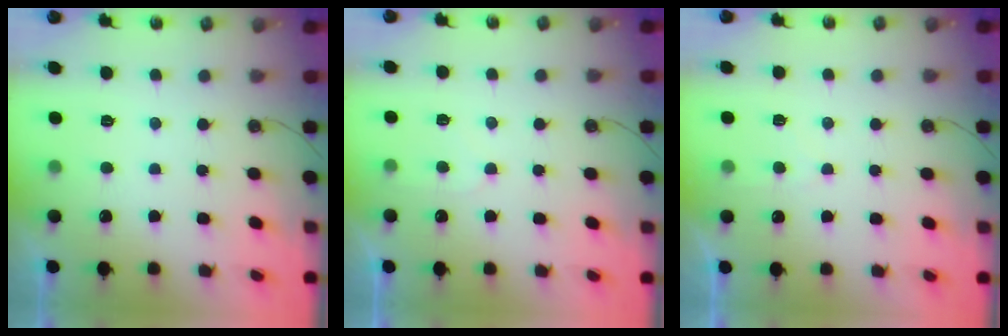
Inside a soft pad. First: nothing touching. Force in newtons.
{"total": 3.5, "press": 3.4, "slide": 0.5}
{"total": 3.3, "press": 3.2, "slide": 0.4}